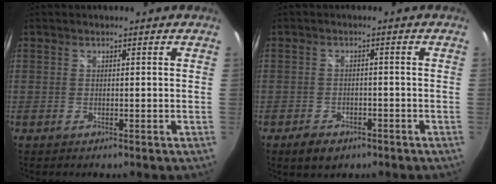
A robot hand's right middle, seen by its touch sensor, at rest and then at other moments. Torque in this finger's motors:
{"motor_torque": [0.53, -0.53, 0.07, 0.05]}